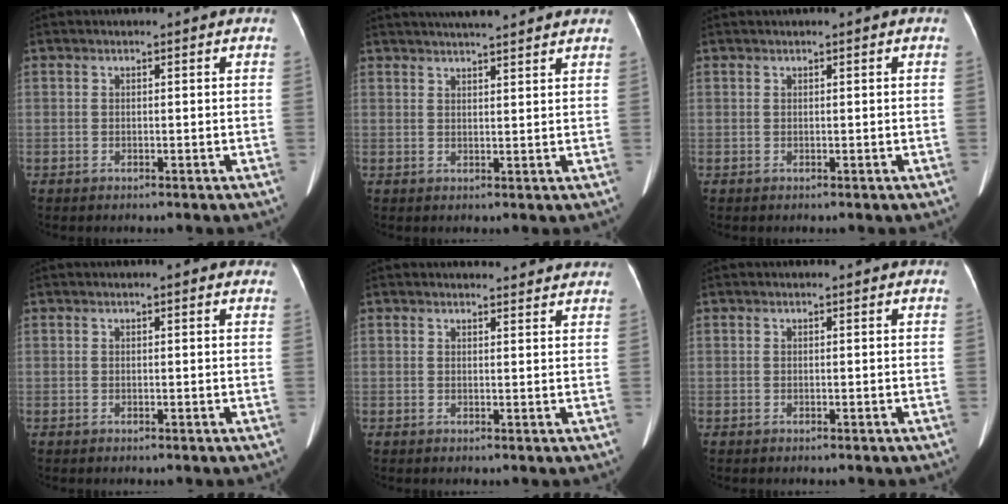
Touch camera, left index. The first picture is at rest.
{"total": 10.0, "force": [8.8, 0.9, 4.6], "torque": [-0.071, 0.028, 0.113]}
{"total": 0.0}
{"total": 1.9, "force": [1.3, 0.5, 1.2], "torque": [-0.008, 0.009, 0.012]}
{"total": 6.9, "force": [6.6, 1.2, 1.3], "torque": [-0.006, 0.005, 0.059]}
{"total": 0.0}